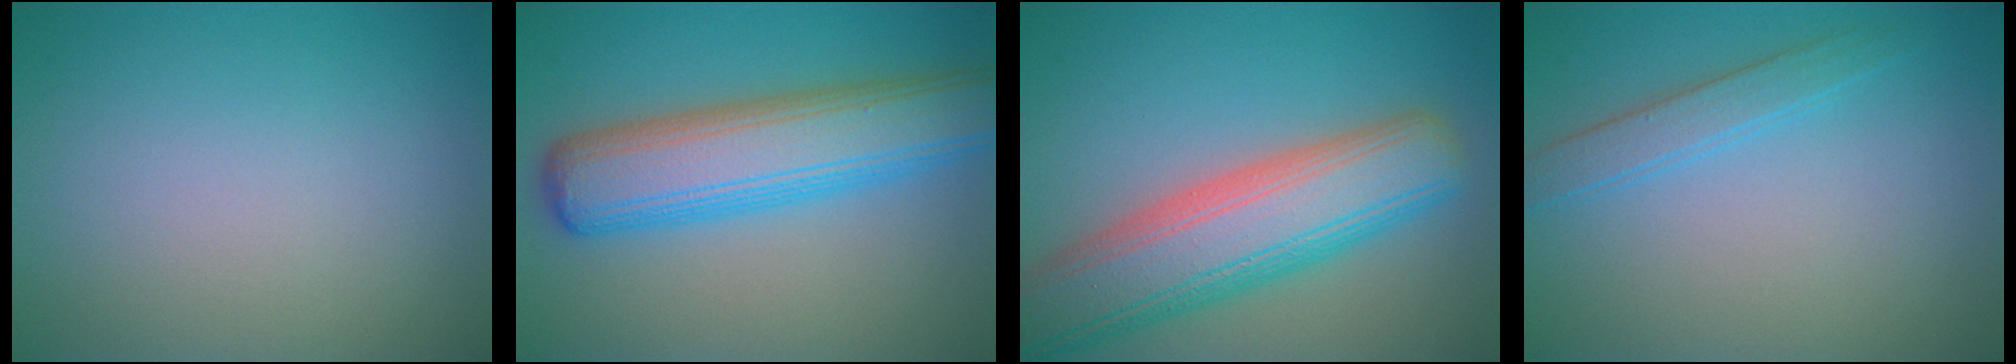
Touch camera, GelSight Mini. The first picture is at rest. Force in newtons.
{"total": 8.6, "press": 8.6, "slide": 0.2}
{"total": 9.9, "press": 9.9, "slide": 0.5}
{"total": 2.1, "press": 2.1, "slide": 0.1}